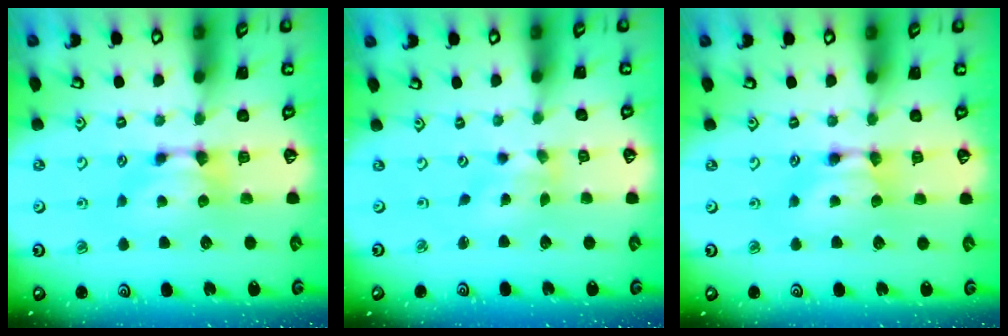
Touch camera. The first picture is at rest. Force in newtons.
{"total": 1.7, "press": 1.3, "slide": 1.0}
{"total": 1.7, "press": 1.7, "slide": 0.1}